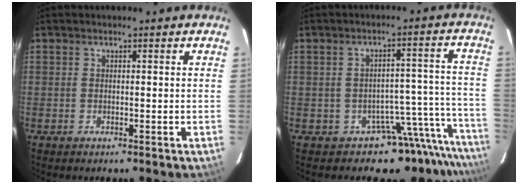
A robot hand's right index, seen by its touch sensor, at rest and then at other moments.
{"total": 12.4, "force": [-12.0, 3.3, -0.3], "torque": [0.047, 0.069, -0.163]}